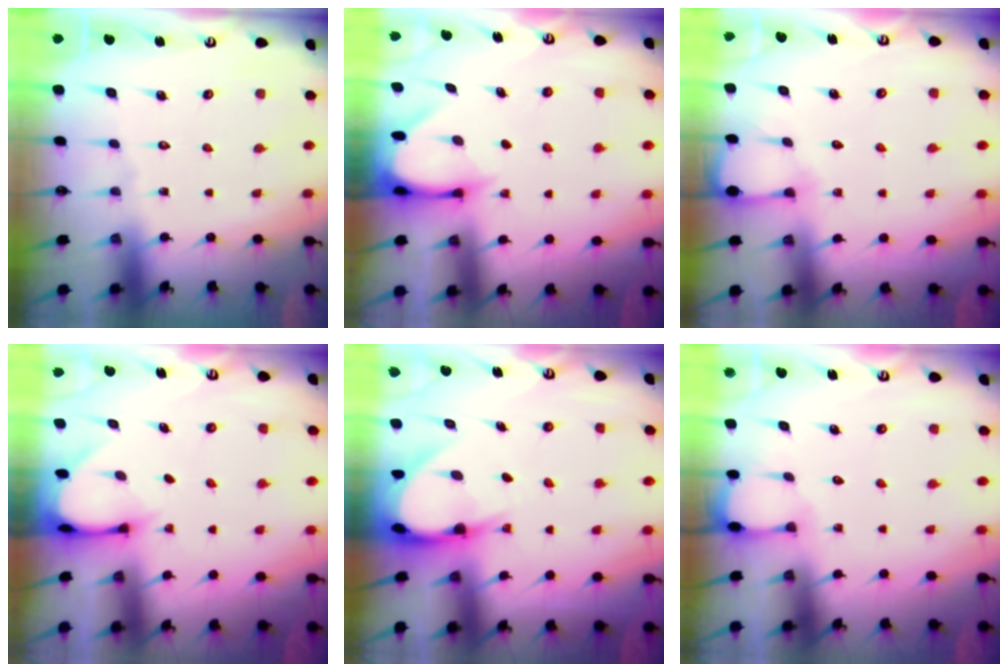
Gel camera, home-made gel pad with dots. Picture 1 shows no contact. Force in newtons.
{"total": 3.4, "press": 3.4, "slide": 0.3}
{"total": 5.2, "press": 5.1, "slide": 0.7}
{"total": 2.8, "press": 2.8, "slide": 0.3}
{"total": 6.3, "press": 6.3, "slide": 0.5}
{"total": 2.3, "press": 2.3, "slide": 0.3}